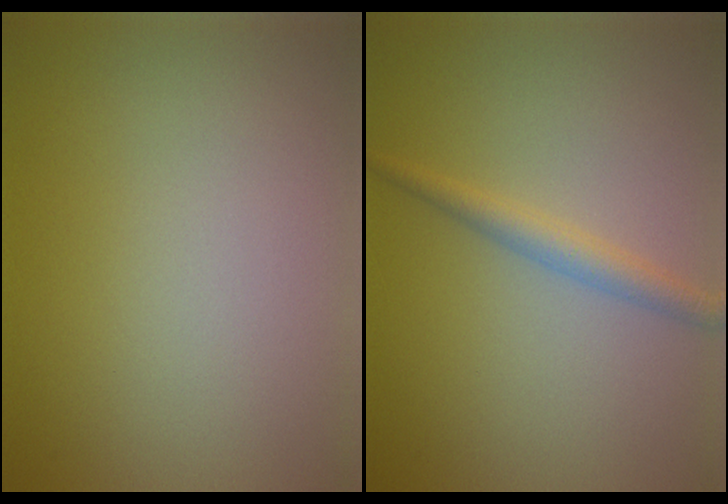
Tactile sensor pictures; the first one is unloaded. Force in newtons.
{"total": 2.1, "press": 2.1, "slide": 0.0}